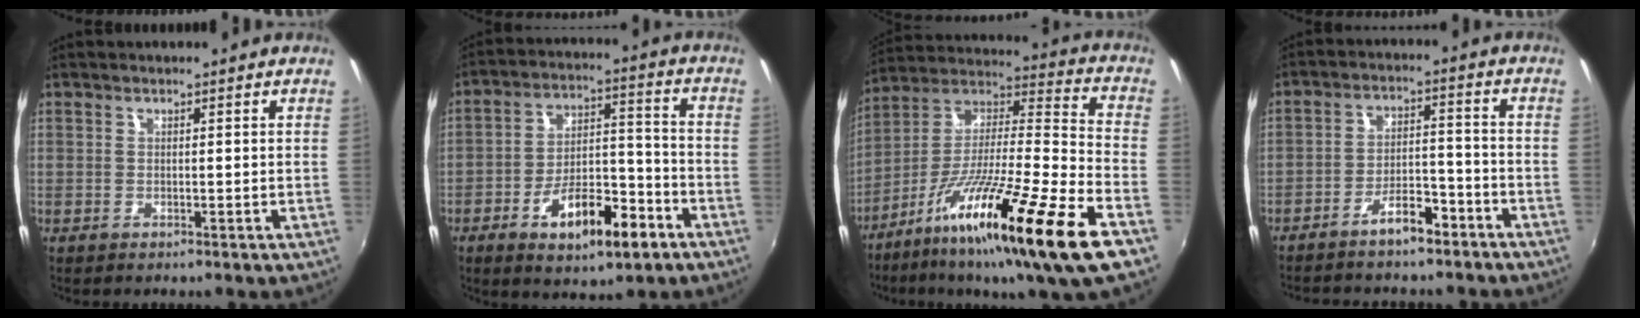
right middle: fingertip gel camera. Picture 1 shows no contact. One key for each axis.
{"total": 13.1, "fx": -6.9, "fy": 5.4, "fz": 9.8, "tx": -0.171, "ty": 0.016, "tz": -0.102}
{"total": 24.6, "fx": -13.6, "fy": 1.0, "fz": 20.5, "tx": -0.332, "ty": -0.033, "tz": -0.237}
{"total": 7.6, "fx": -6.1, "fy": 2.7, "fz": 3.7, "tx": -0.078, "ty": 0.025, "tz": -0.090}